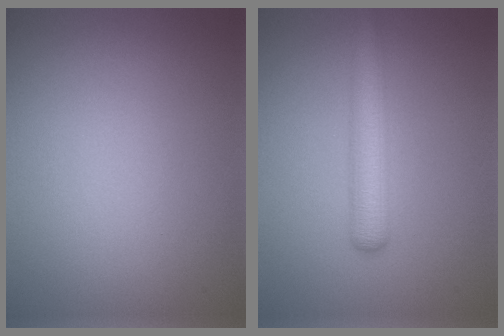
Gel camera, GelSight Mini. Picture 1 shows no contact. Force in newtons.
{"total": 3.8, "press": 3.8, "slide": 0.0}